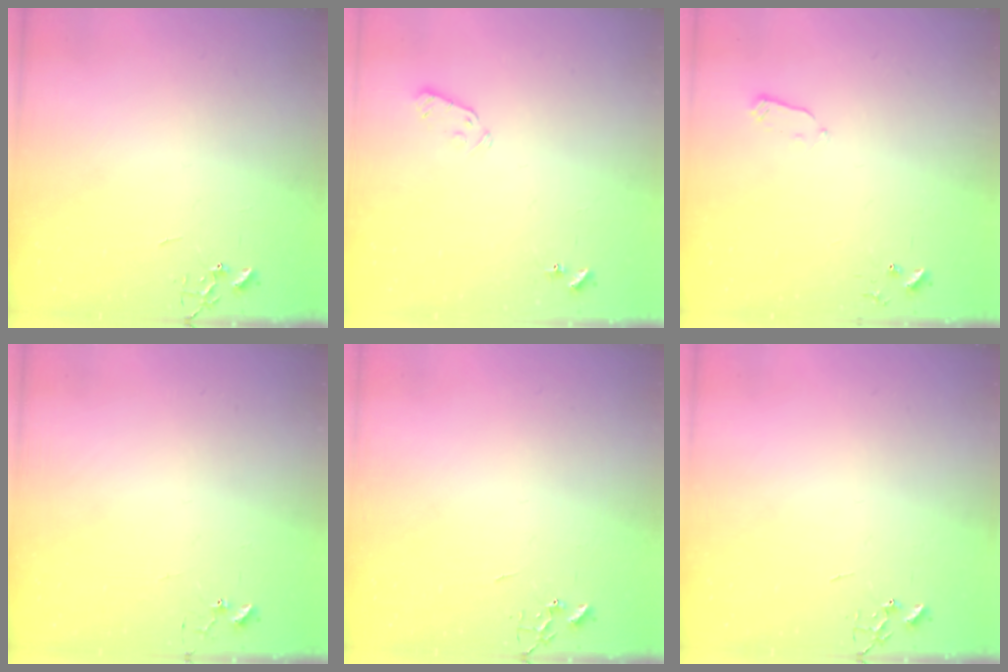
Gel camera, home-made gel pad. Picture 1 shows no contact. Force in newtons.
{"total": 3.9, "press": 3.8, "slide": 0.7}
{"total": 2.7, "press": 2.6, "slide": 0.4}
{"total": 4.8, "press": 4.8, "slide": 0.2}
{"total": 0.0}
{"total": 0.0}